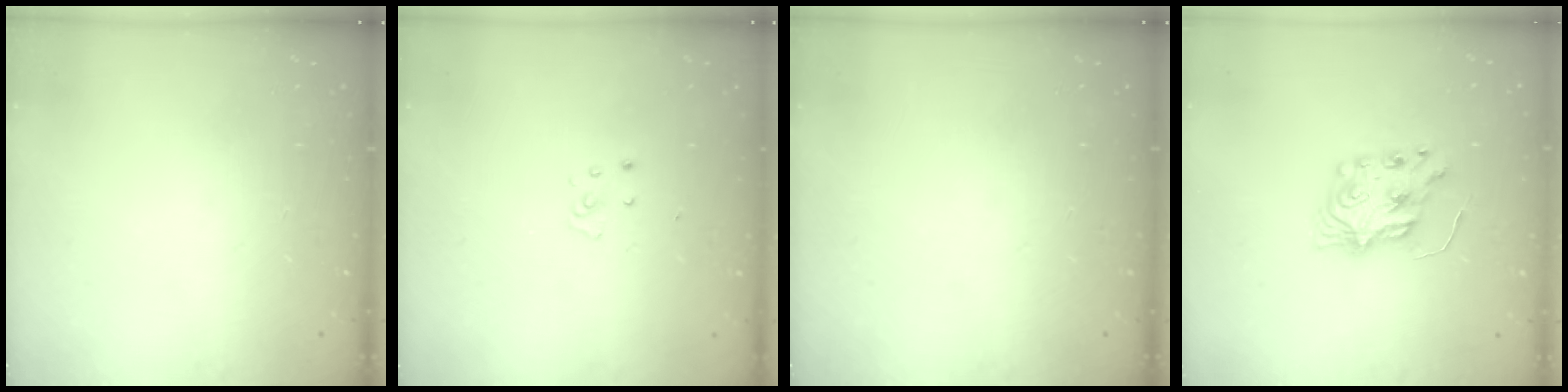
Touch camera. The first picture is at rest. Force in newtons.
{"total": 2.6, "press": 2.6, "slide": 0.2}
{"total": 0.0}
{"total": 7.3, "press": 7.3, "slide": 0.2}